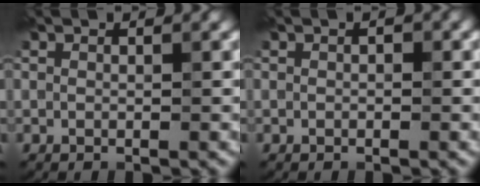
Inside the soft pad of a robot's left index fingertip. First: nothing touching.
{"total": 0.5, "force": [0.0, 0.4, 0.3], "torque": [-0.003, 0.001, 0.001]}